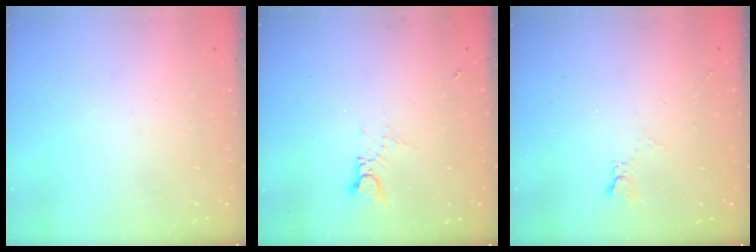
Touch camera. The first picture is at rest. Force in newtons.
{"total": 3.0, "press": 2.9, "slide": 0.3}
{"total": 2.5, "press": 2.5, "slide": 0.4}